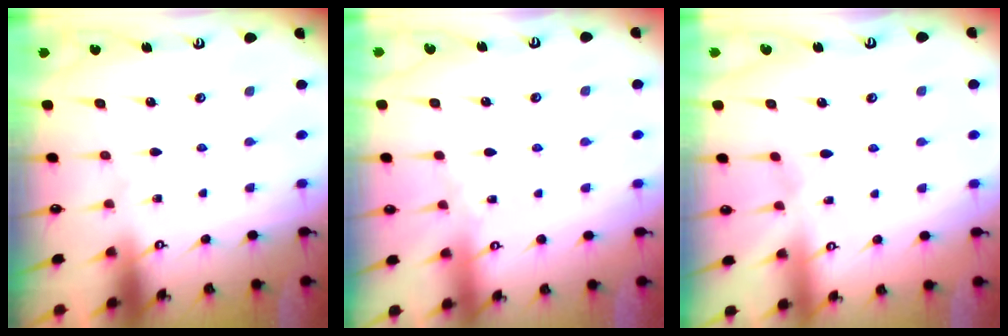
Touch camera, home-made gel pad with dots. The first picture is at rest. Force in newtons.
{"total": 2.2, "press": 2.2, "slide": 0.3}
{"total": 1.7, "press": 1.7, "slide": 0.4}